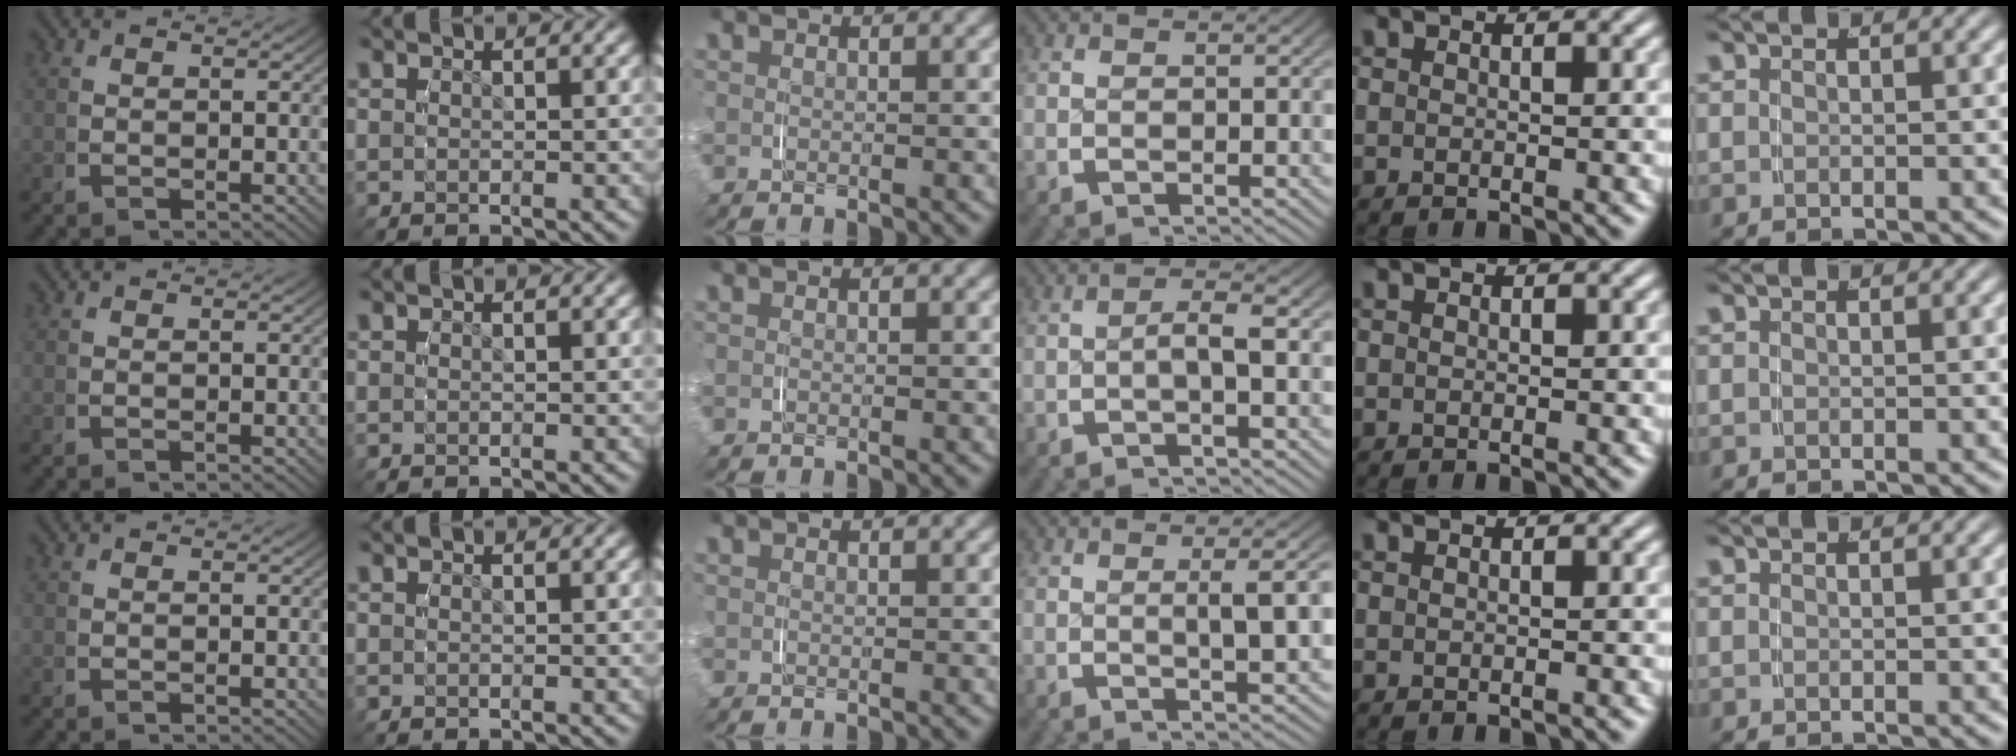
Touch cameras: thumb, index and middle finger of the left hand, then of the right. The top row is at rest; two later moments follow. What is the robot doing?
{"motion": "grasp_and_lifting", "object": "map"}